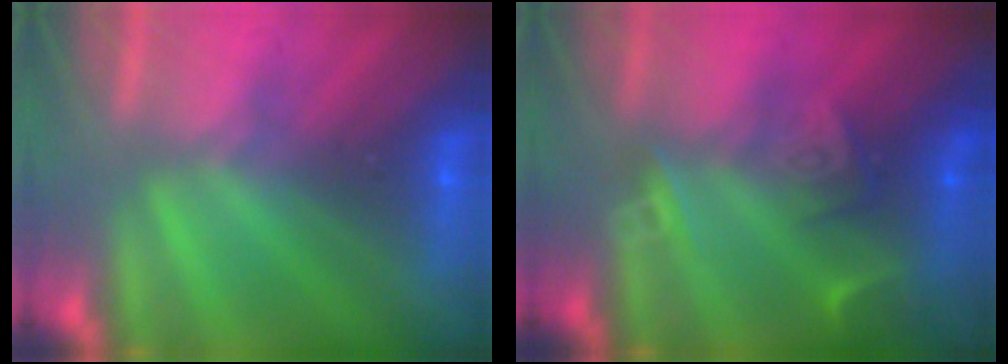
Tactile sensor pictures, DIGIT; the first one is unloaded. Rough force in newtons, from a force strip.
{"total": 2.4}